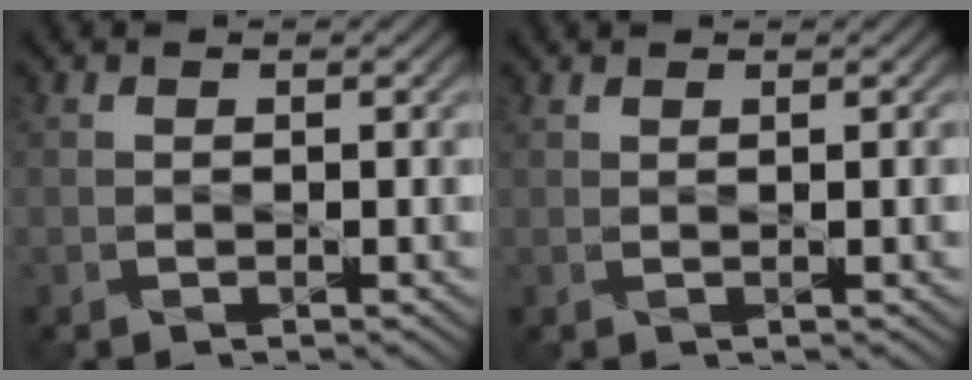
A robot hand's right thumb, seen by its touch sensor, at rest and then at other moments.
{"total": 1.0, "force": [0.5, -0.2, 0.8], "torque": [-0.016, 0.005, 0.012]}